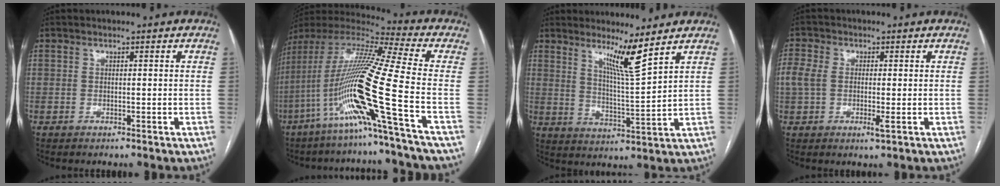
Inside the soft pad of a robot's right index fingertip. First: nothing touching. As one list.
[{"total": 20.5, "force": [-7.6, -1.9, 18.9], "torque": [-0.395, -0.018, -0.158]}, {"total": 7.0, "force": [5.1, -1.4, 4.6], "torque": [-0.083, -0.026, 0.094]}, {"total": 4.9, "force": [-0.3, 2.3, 4.3], "torque": [-0.104, 0.002, -0.006]}]